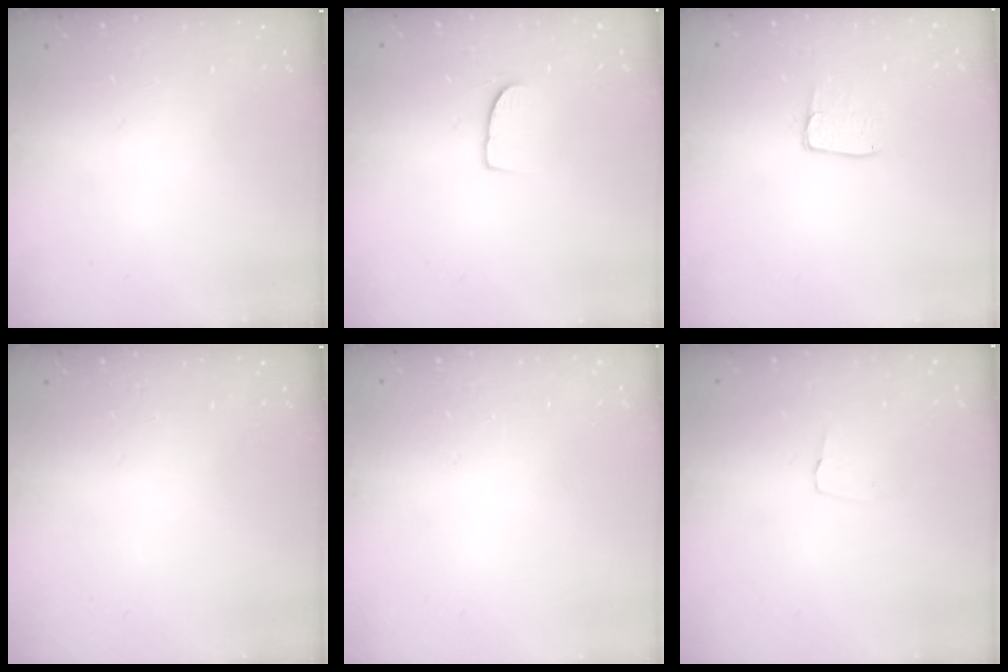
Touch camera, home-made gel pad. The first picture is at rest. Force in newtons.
{"total": 5.2, "press": 5.2, "slide": 0.4}
{"total": 5.3, "press": 5.3, "slide": 0.4}
{"total": 0.0}
{"total": 0.0}
{"total": 2.6, "press": 2.6, "slide": 0.2}